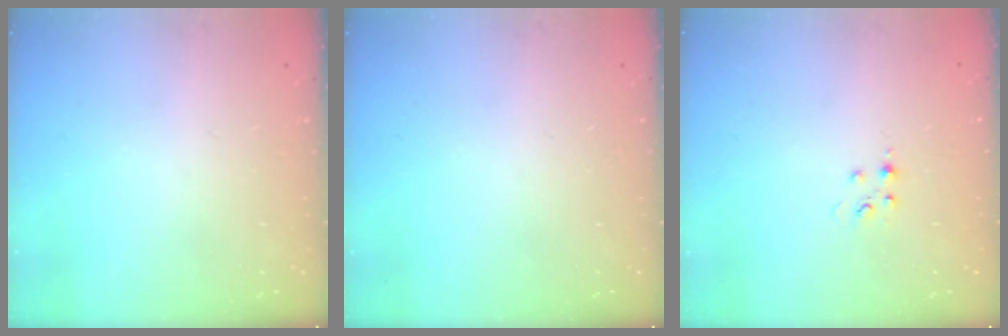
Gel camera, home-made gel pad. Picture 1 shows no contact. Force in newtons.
{"total": 0.0}
{"total": 3.8, "press": 3.8, "slide": 0.5}